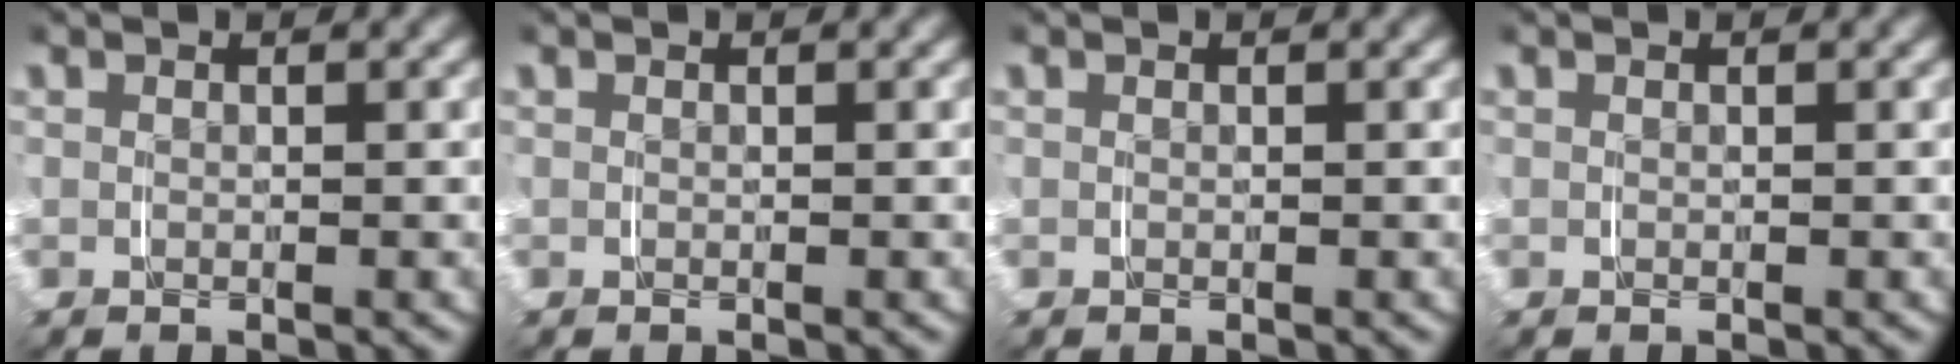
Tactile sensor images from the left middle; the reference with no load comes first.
{"total": 0.0}
{"total": 0.0}
{"total": 0.0}